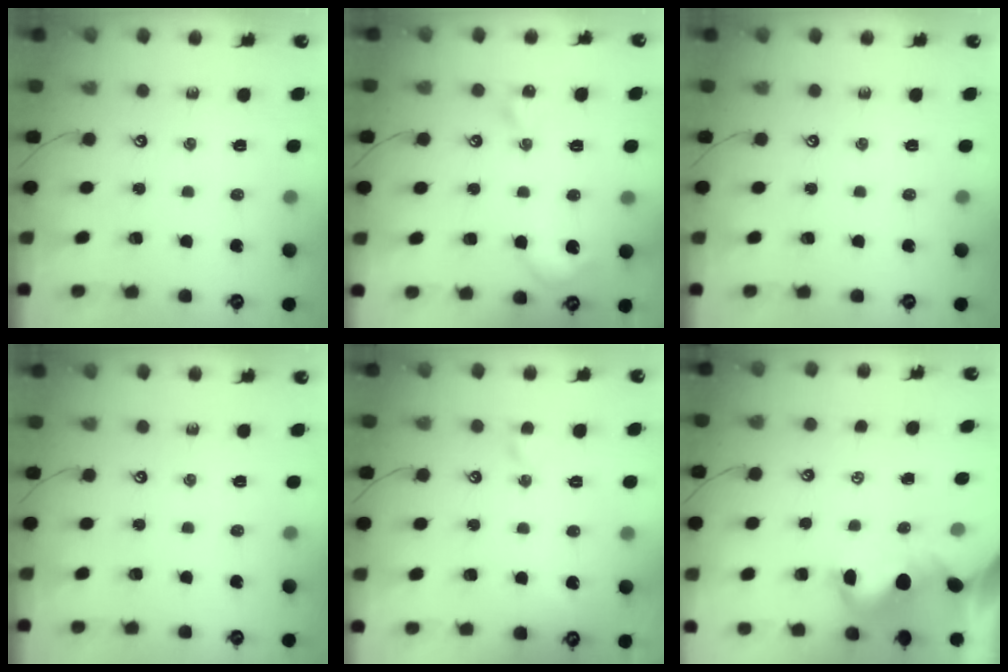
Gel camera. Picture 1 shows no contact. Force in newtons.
{"total": 7.0, "press": 6.9, "slide": 0.8}
{"total": 0.0}
{"total": 0.0}
{"total": 1.1, "press": 1.0, "slide": 0.5}
{"total": 2.1, "press": 1.9, "slide": 1.0}